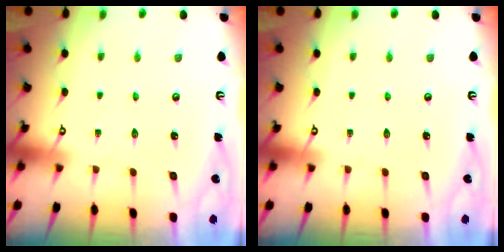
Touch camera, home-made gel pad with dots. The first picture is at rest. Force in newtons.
{"total": 0.0}